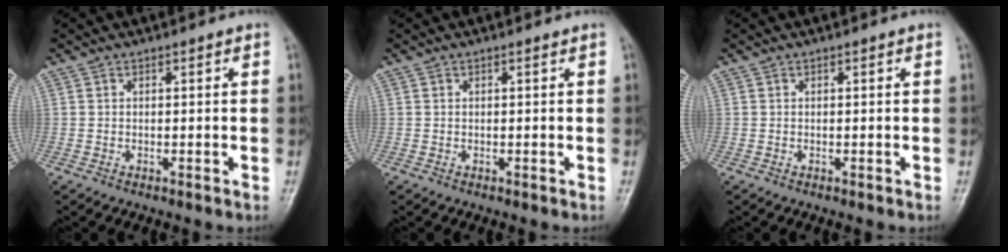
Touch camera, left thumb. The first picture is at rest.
{"total": 0.0}
{"total": 0.0}